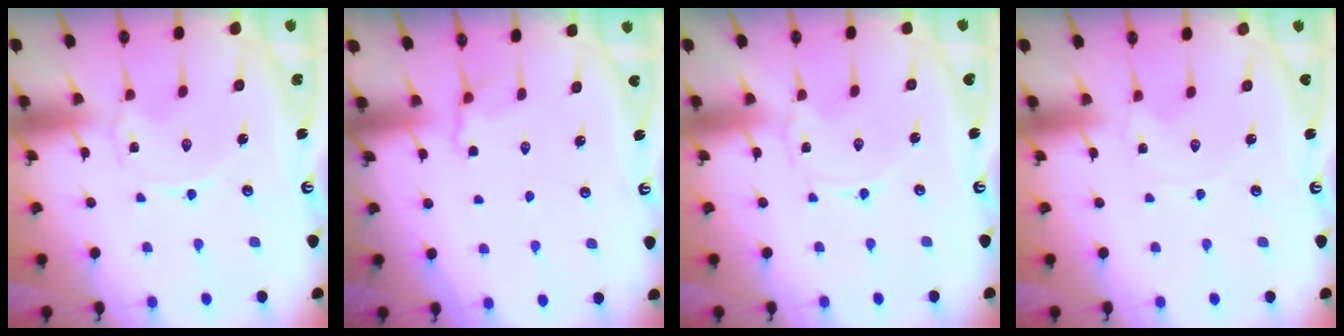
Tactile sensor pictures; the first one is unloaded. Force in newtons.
{"total": 2.7, "press": 2.1, "slide": 1.7}
{"total": 0.0}
{"total": 0.0}